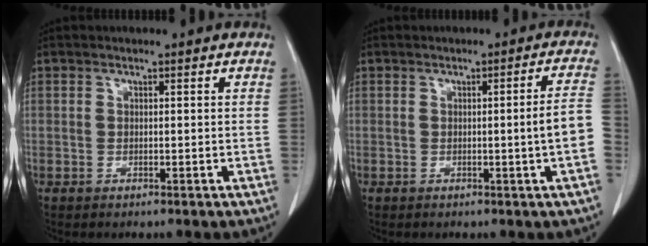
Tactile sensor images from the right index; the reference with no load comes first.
{"total": 4.6, "force": [-1.0, -0.8, 4.4], "torque": [-0.053, 0.001, -0.016]}